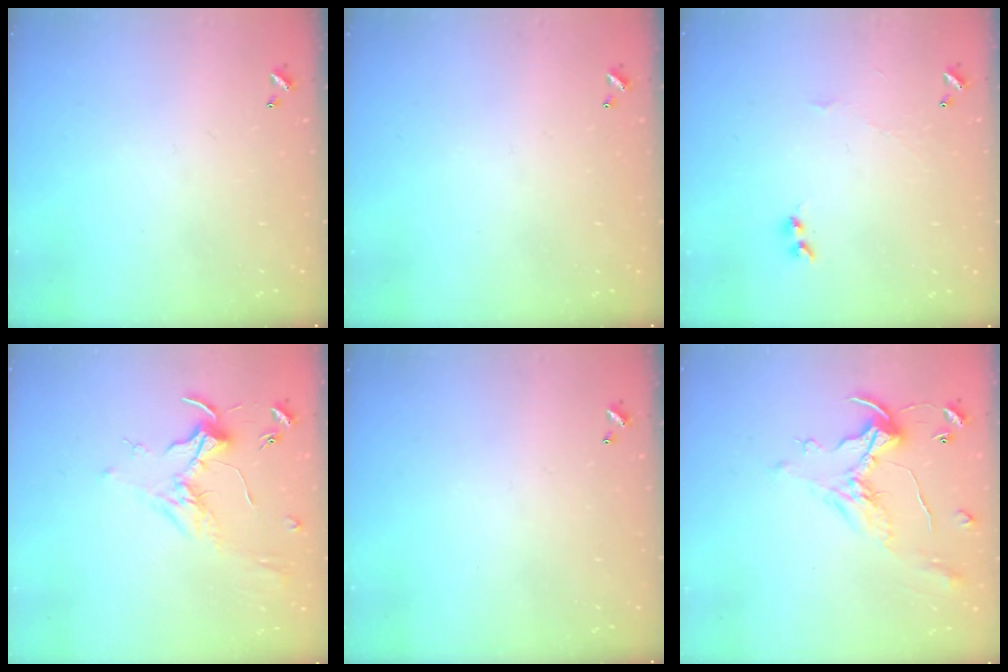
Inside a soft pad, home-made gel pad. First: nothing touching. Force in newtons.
{"total": 0.0}
{"total": 1.9, "press": 1.8, "slide": 0.5}
{"total": 1.8, "press": 1.6, "slide": 0.7}
{"total": 0.0}
{"total": 1.1, "press": 0.8, "slide": 0.9}